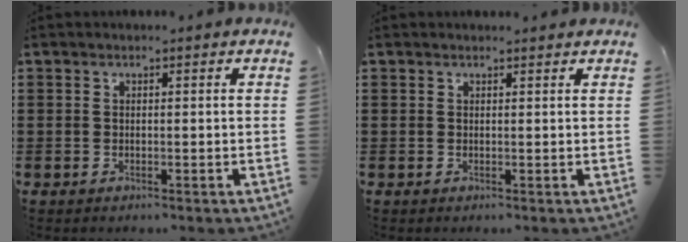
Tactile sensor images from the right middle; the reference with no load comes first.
{"total": 0.7, "force": [0.7, 0.0, 0.0], "torque": [-0.003, -0.002, 0.013]}